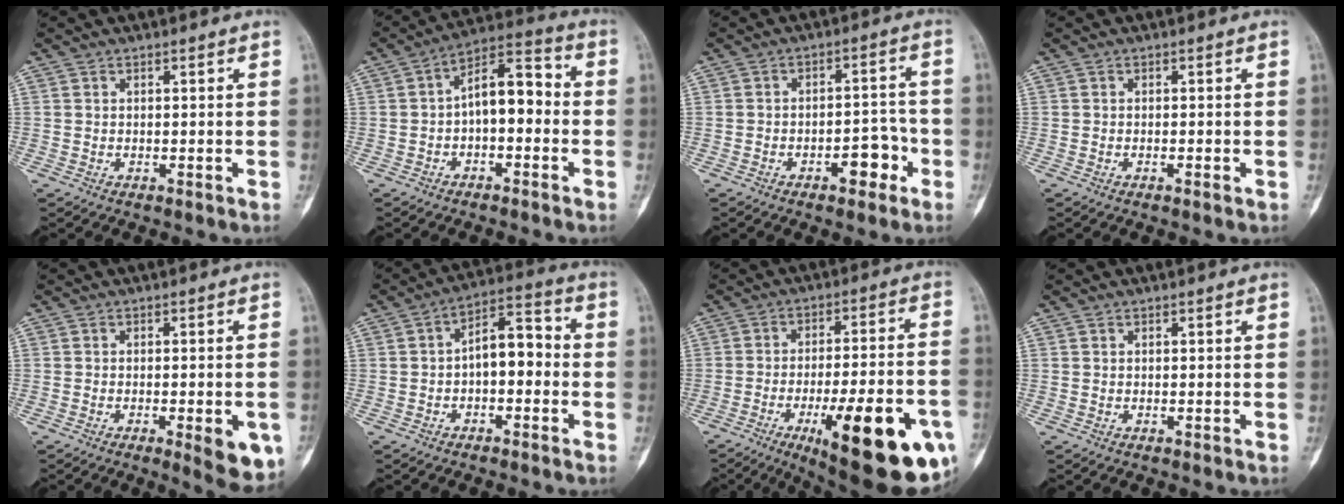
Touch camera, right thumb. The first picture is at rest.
{"total": 10.0, "force": [-1.2, 5.3, 8.4], "torque": [-0.112, 0.046, -0.032]}
{"total": 6.6, "force": [-3.1, 3.4, 4.7], "torque": [-0.043, 0.036, -0.045]}
{"total": 0.8, "force": [-0.4, 0.2, 0.7], "torque": [-0.013, -0.001, -0.006]}
{"total": 8.7, "force": [-3.4, 2.5, 7.6], "torque": [-0.077, 0.000, -0.036]}
{"total": 8.5, "force": [-1.1, 4.6, 7.1], "torque": [-0.089, 0.041, -0.032]}
{"total": 26.2, "force": [-10.4, 7.5, 22.9], "torque": [-0.271, 0.026, -0.138]}
{"total": 0.0}